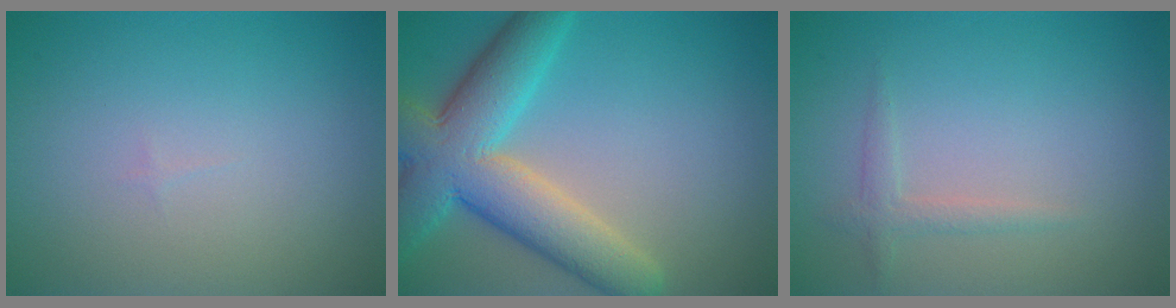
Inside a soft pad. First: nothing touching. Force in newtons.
{"total": 9.1, "press": 9.1, "slide": 0.5}
{"total": 1.3, "press": 1.3, "slide": 0.1}